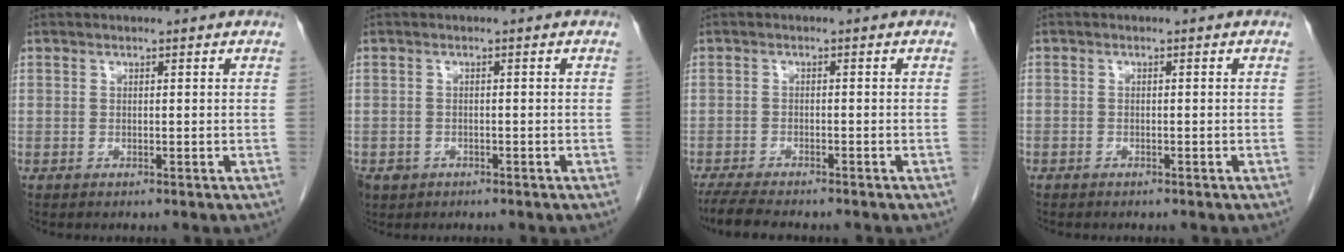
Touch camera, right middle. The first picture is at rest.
{"total": 2.9, "force": [-1.7, 2.3, 0.5], "torque": [-0.010, 0.003, -0.026]}
{"total": 6.8, "force": [-5.8, 1.1, 3.3], "torque": [-0.059, -0.018, -0.096]}
{"total": 0.9, "force": [-0.7, 0.6, 0.1], "torque": [-0.009, 0.002, -0.013]}